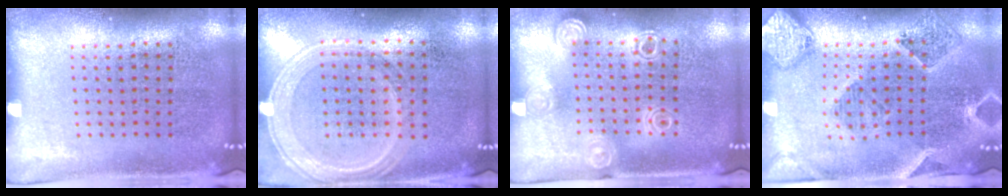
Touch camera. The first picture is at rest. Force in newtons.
{"total": 1.2, "press": 1.1, "slide": 0.4}
{"total": 1.3, "press": 1.2, "slide": 0.3}
{"total": 1.5, "press": 1.5, "slide": 0.2}